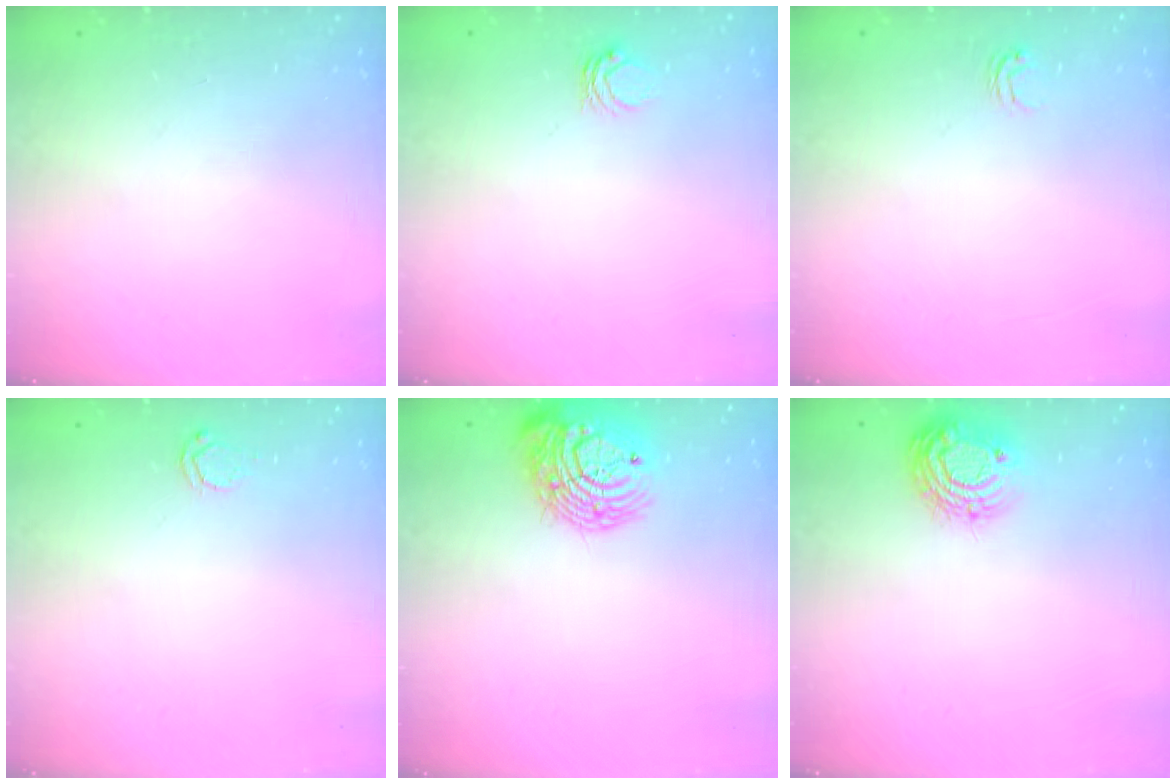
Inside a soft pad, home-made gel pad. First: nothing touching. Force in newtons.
{"total": 3.4, "press": 3.4, "slide": 0.4}
{"total": 2.1, "press": 2.1, "slide": 0.2}
{"total": 3.7, "press": 3.7, "slide": 0.4}
{"total": 15.5, "press": 15.4, "slide": 1.4}
{"total": 10.9, "press": 10.9, "slide": 0.9}